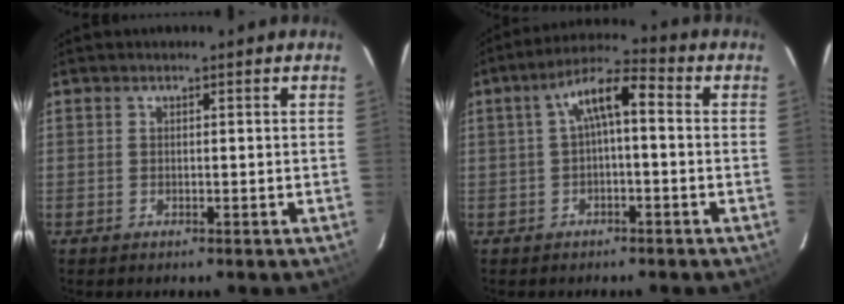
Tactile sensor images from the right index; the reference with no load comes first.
{"total": 6.9, "force": [0.1, 2.3, 6.5], "torque": [-0.128, 0.026, 0.002]}